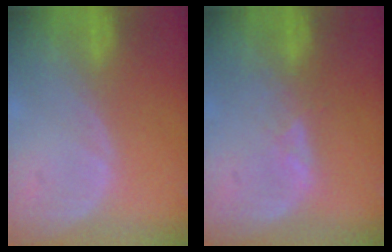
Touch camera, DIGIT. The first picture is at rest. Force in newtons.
{"total": 1.6, "press": 1.6, "slide": 0.3}